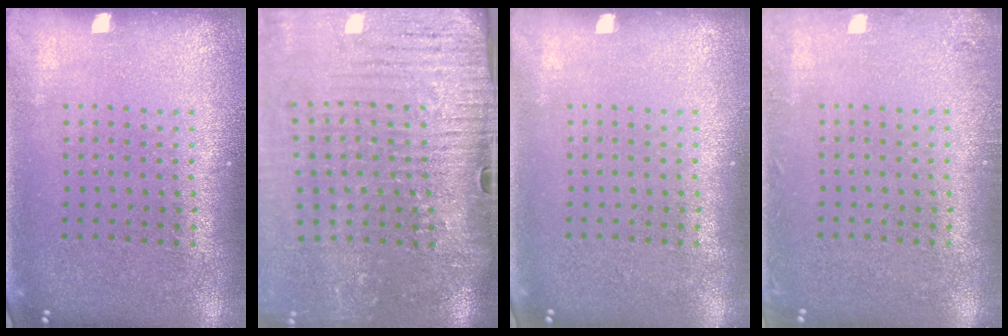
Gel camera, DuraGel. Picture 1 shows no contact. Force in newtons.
{"total": 4.3, "press": 3.7, "slide": 2.2}
{"total": 0.0}
{"total": 1.1, "press": 1.1, "slide": 0.1}